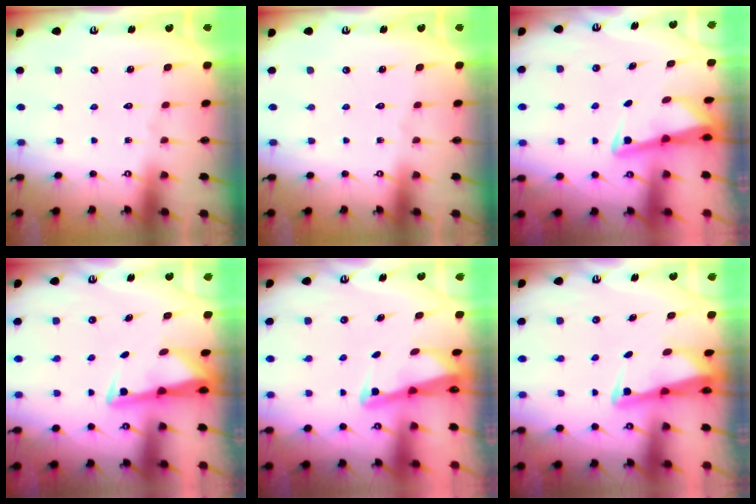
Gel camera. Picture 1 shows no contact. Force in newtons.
{"total": 0.0}
{"total": 3.3, "press": 3.3, "slide": 0.3}
{"total": 2.9, "press": 2.8, "slide": 0.5}
{"total": 2.5, "press": 2.5, "slide": 0.2}
{"total": 2.5, "press": 2.5, "slide": 0.5}